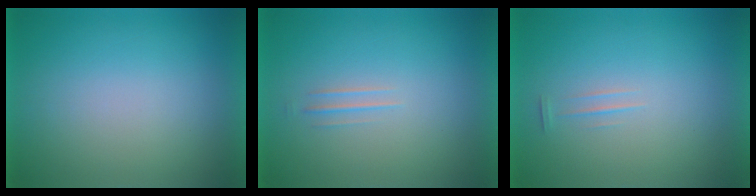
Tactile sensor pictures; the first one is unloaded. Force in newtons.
{"total": 1.4}
{"total": 1.3}